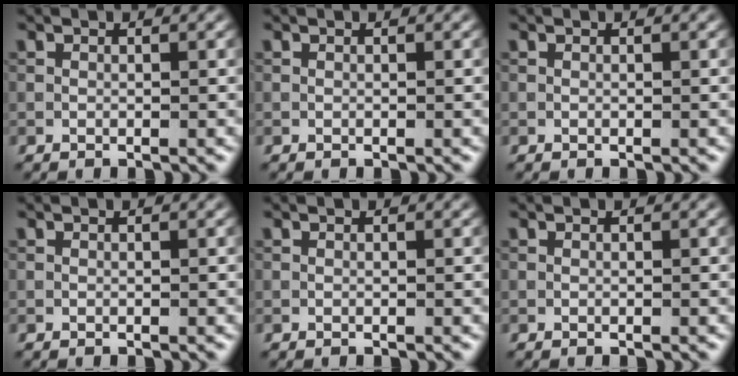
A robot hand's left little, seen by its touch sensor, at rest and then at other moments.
{"total": 0.0}
{"total": 0.0}
{"total": 0.0}
{"total": 0.0}
{"total": 0.0}